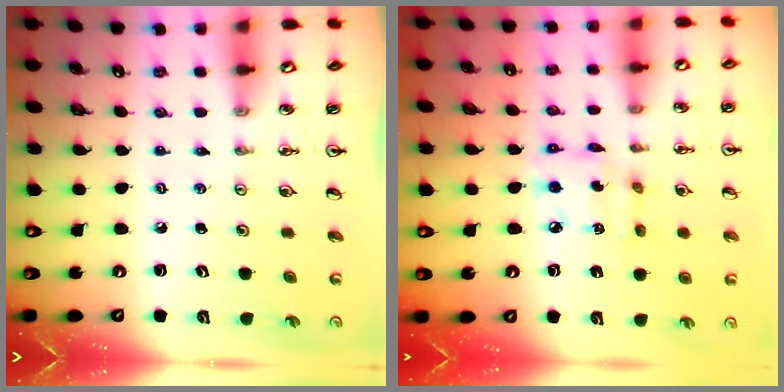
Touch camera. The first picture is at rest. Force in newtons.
{"total": 7.8, "press": 7.8, "slide": 0.5}